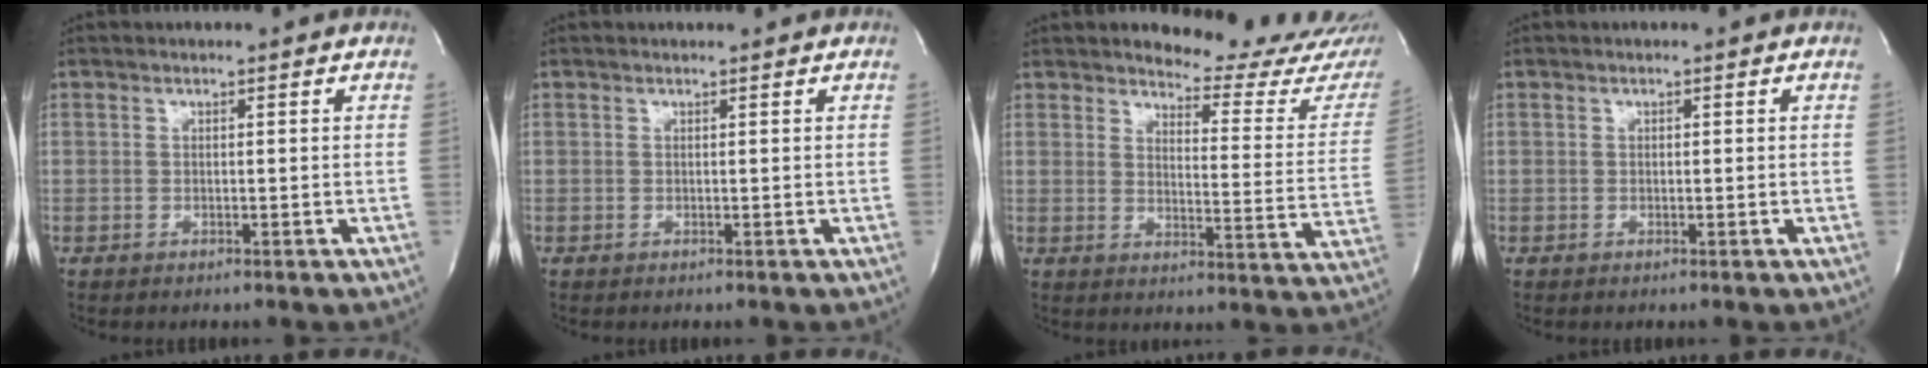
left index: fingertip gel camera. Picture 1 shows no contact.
{"total": 0.6, "force": [0.6, 0.1, -0.1], "torque": [-0.005, 0.004, 0.007]}
{"total": 16.2, "force": [15.3, 2.2, 4.6], "torque": [-0.045, -0.105, 0.163]}
{"total": 0.0}